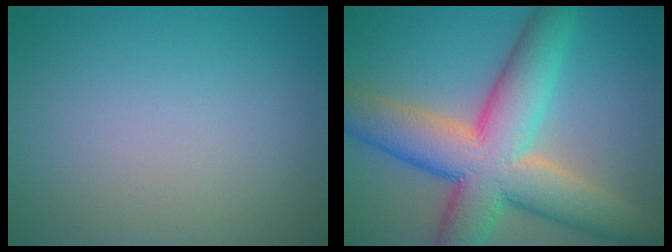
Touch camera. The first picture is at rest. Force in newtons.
{"total": 11.5, "press": 11.5, "slide": 0.5}